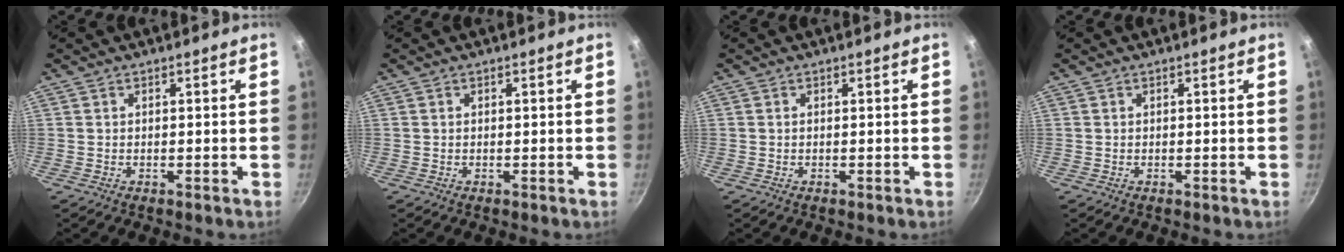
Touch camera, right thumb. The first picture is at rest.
{"total": 0.0}
{"total": 0.0}
{"total": 0.0}